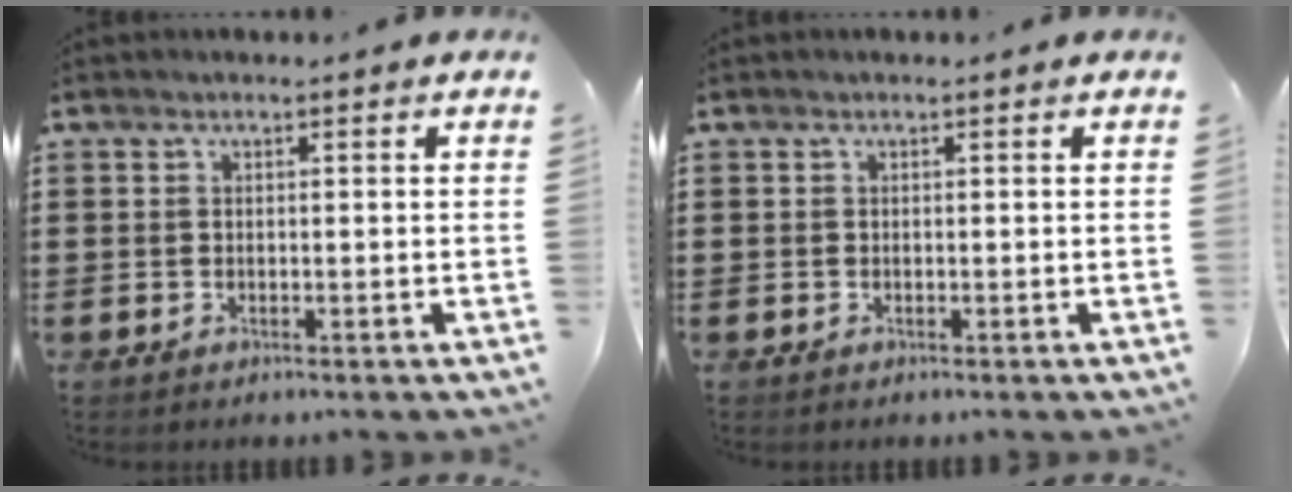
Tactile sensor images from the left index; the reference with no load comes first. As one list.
[{"total": 0.0}]